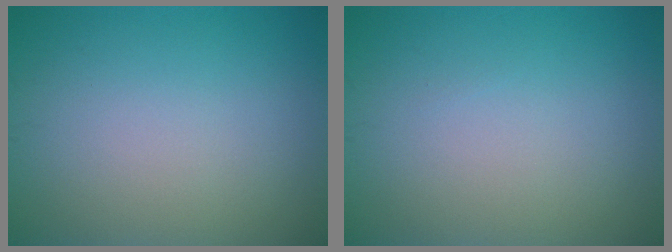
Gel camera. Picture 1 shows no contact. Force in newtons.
{"total": 0.0}